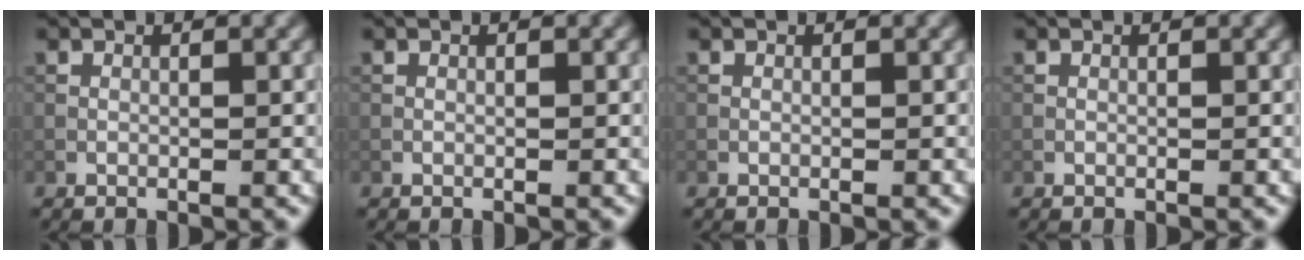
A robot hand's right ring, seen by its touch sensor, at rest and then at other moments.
{"total": 0.0}
{"total": 0.0}
{"total": 0.0}